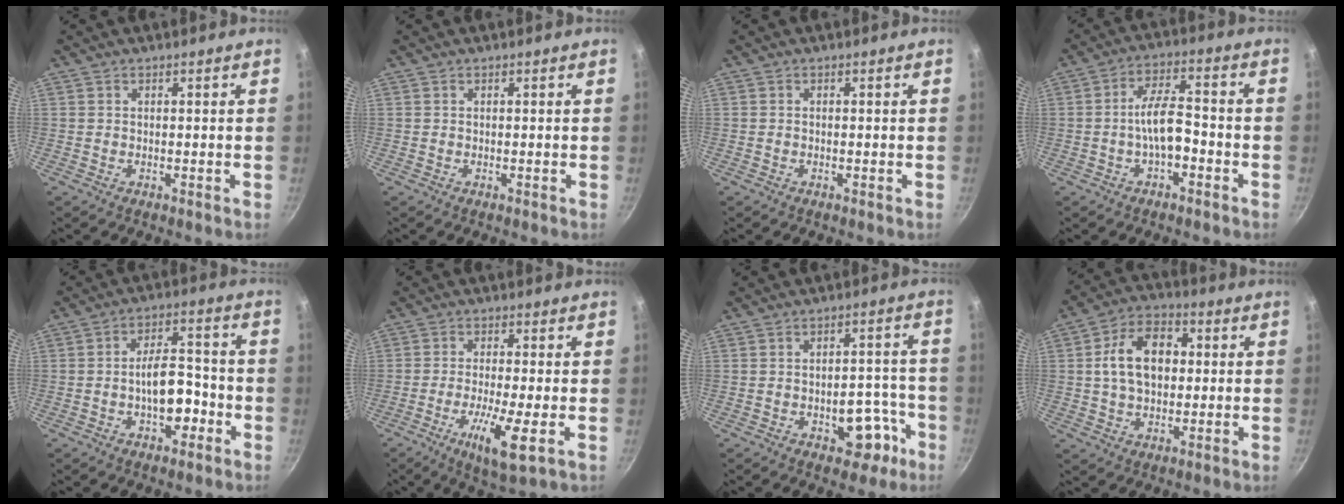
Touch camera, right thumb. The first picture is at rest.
{"total": 0.0}
{"total": 0.0}
{"total": 7.4, "force": [-2.4, 3.2, 6.2], "torque": [-0.099, 0.037, -0.045]}
{"total": 9.4, "force": [-3.2, 4.9, 7.4], "torque": [-0.082, 0.038, -0.050]}
{"total": 9.1, "force": [-3.0, 1.4, 8.5], "torque": [-0.162, -0.004, -0.056]}
{"total": 9.0, "force": [-4.1, 5.3, 6.0], "torque": [-0.034, 0.039, -0.046]}
{"total": 12.4, "force": [1.4, 8.5, 9.0], "torque": [-0.122, 0.020, 0.012]}